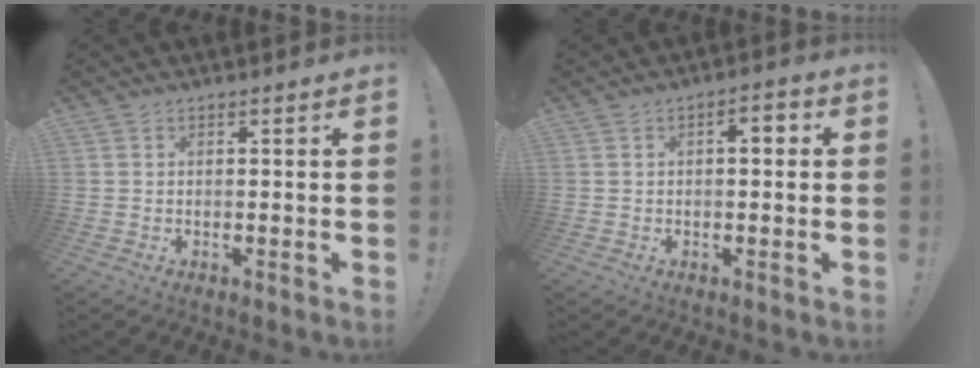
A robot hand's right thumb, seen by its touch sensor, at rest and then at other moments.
{"total": 3.5, "force": [0.1, 1.7, 3.1], "torque": [-0.039, 0.005, -0.005]}